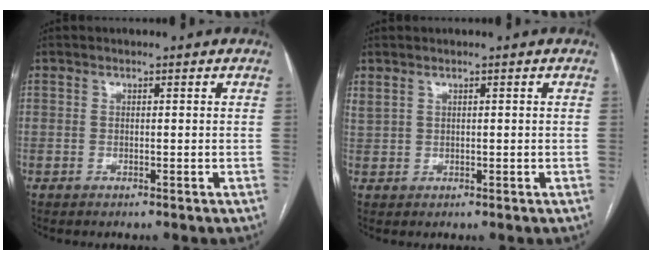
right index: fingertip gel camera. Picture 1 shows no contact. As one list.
[{"total": 1.9, "force": [1.3, 0.9, 1.1], "torque": [-0.034, 0.014, 0.039]}]